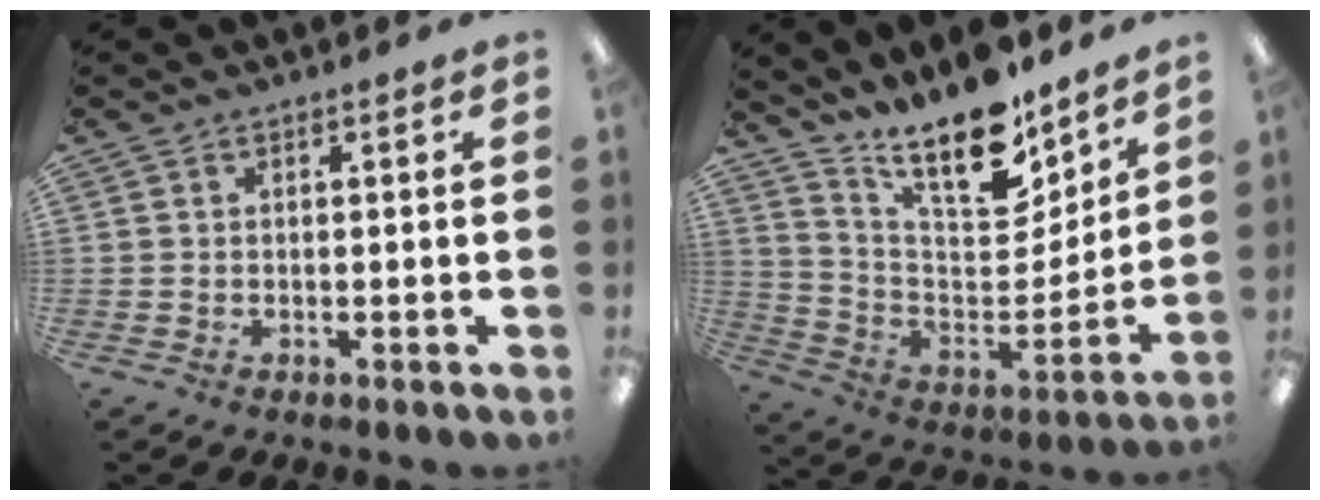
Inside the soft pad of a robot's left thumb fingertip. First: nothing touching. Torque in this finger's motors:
{"motor_torque": [0.41, 0.41, 0.89, -1.88, 0.10]}